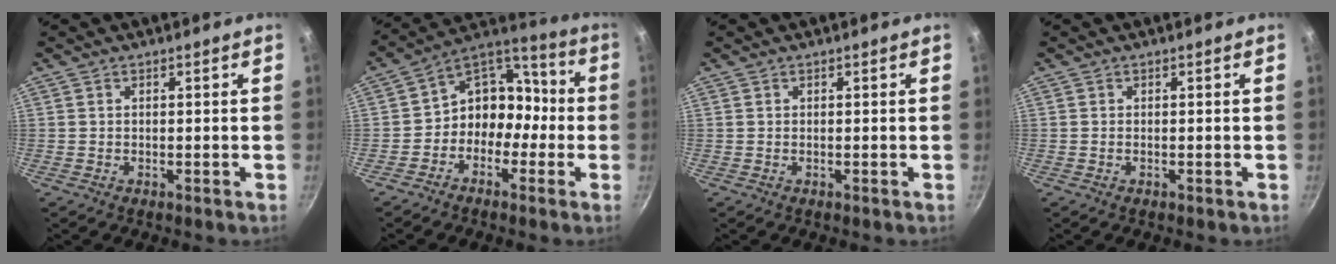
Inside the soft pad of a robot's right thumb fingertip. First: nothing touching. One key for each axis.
{"total": 11.2, "fx": -2.8, "fy": 9.3, "fz": 5.7, "tx": -0.034, "ty": 0.067, "tz": -0.068}
{"total": 0.0}
{"total": 0.0}